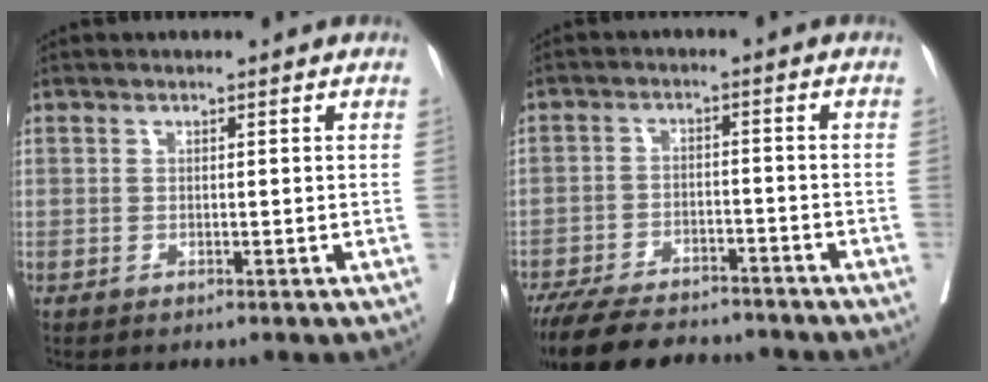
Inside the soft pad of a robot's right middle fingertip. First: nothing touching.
{"total": 14.7, "force": [-12.8, 3.8, 6.1], "torque": [-0.116, -0.010, -0.190]}